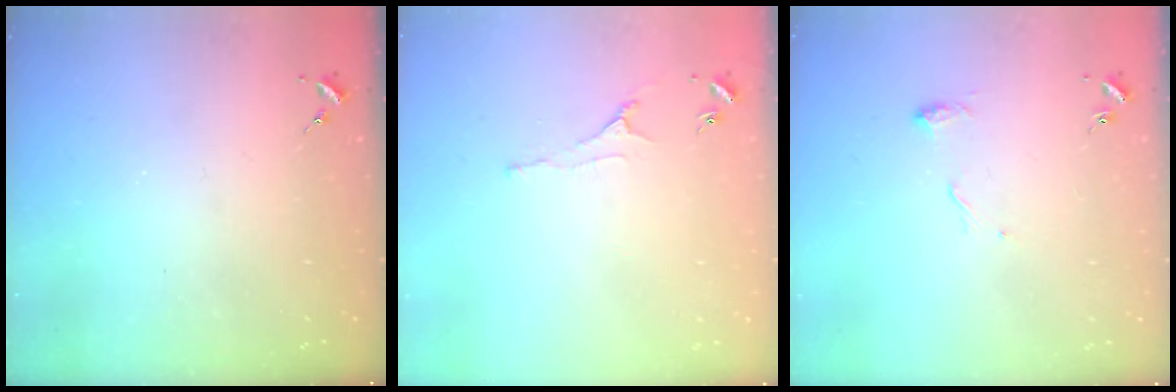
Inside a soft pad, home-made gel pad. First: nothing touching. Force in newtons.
{"total": 3.0, "press": 2.9, "slide": 0.6}
{"total": 7.9, "press": 7.9, "slide": 0.5}